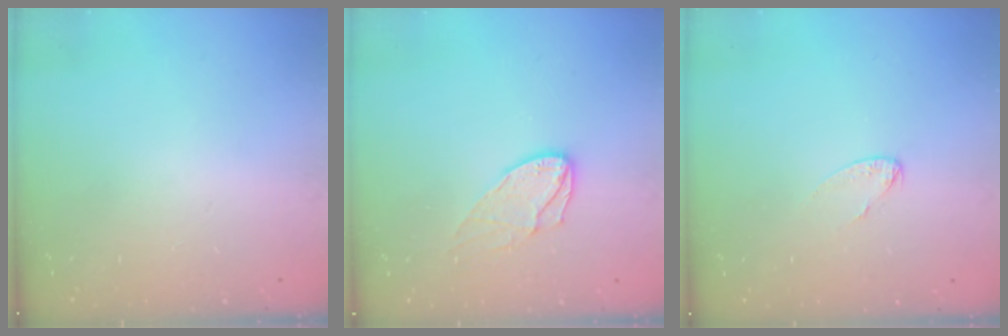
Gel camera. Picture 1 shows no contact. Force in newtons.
{"total": 9.0, "press": 9.0, "slide": 0.7}
{"total": 3.3, "press": 3.3, "slide": 0.2}